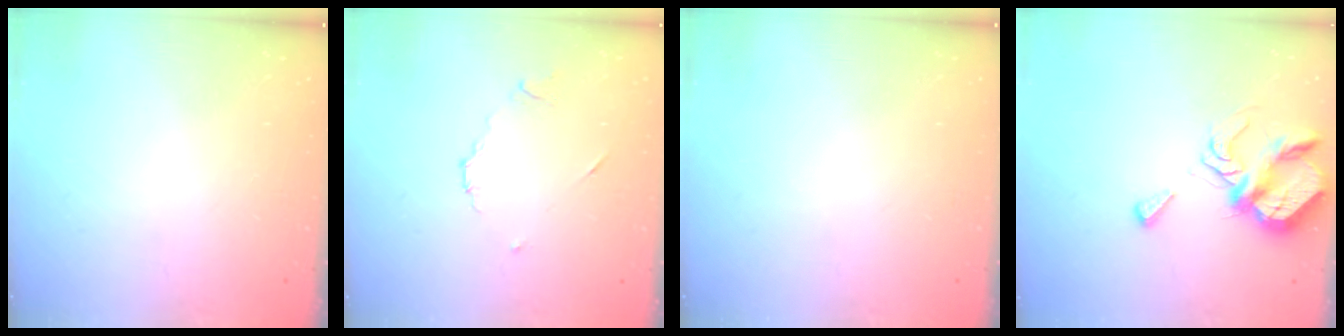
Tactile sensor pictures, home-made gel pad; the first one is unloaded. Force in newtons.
{"total": 5.5, "press": 5.5, "slide": 0.6}
{"total": 0.0}
{"total": 8.0, "press": 8.0, "slide": 0.9}